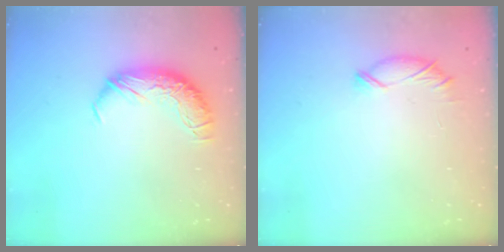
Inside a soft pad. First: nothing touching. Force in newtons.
{"total": 5.9, "press": 5.8, "slide": 0.7}